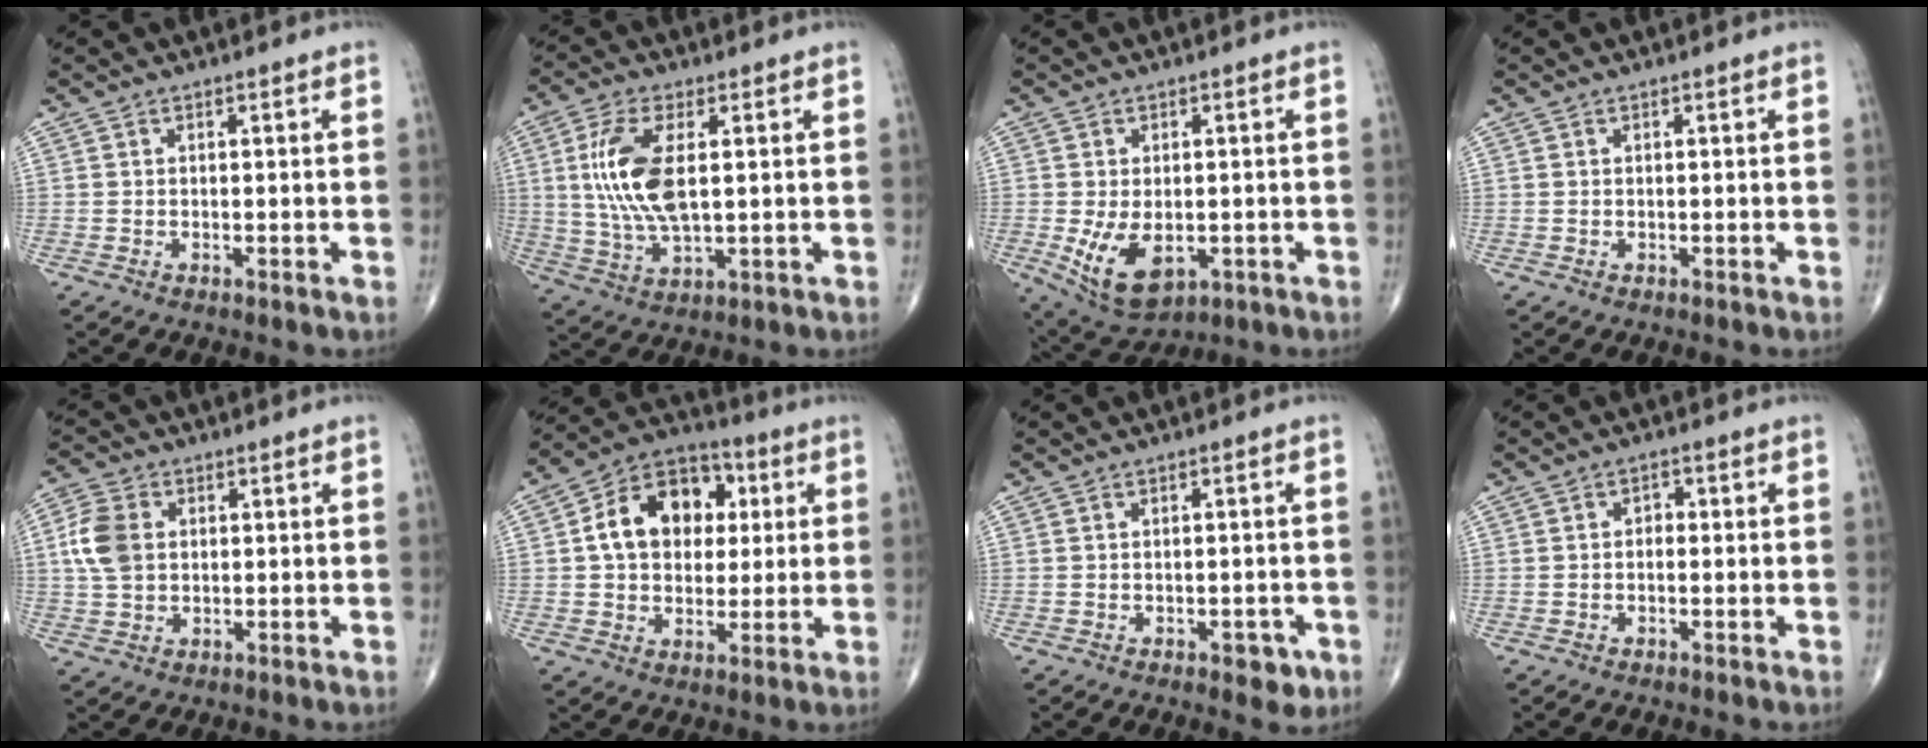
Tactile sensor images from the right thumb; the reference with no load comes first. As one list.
[{"total": 12.6, "force": [2.0, 5.5, 11.2], "torque": [-0.237, -0.008, 0.044]}, {"total": 9.5, "force": [-2.0, 5.7, 7.3], "torque": [-0.122, -0.010, -0.017]}, {"total": 0.0}, {"total": 7.6, "force": [1.0, 5.5, 5.1], "torque": [-0.104, 0.007, 0.018]}, {"total": 15.3, "force": [2.7, 11.2, 10.1], "torque": [-0.126, 0.014, 0.034]}, {"total": 3.6, "force": [-1.7, 1.9, 2.6], "torque": [-0.013, 0.006, -0.019]}, {"total": 1.3, "force": [-0.3, 1.0, 0.7], "torque": [0.001, 0.003, -0.010]}]